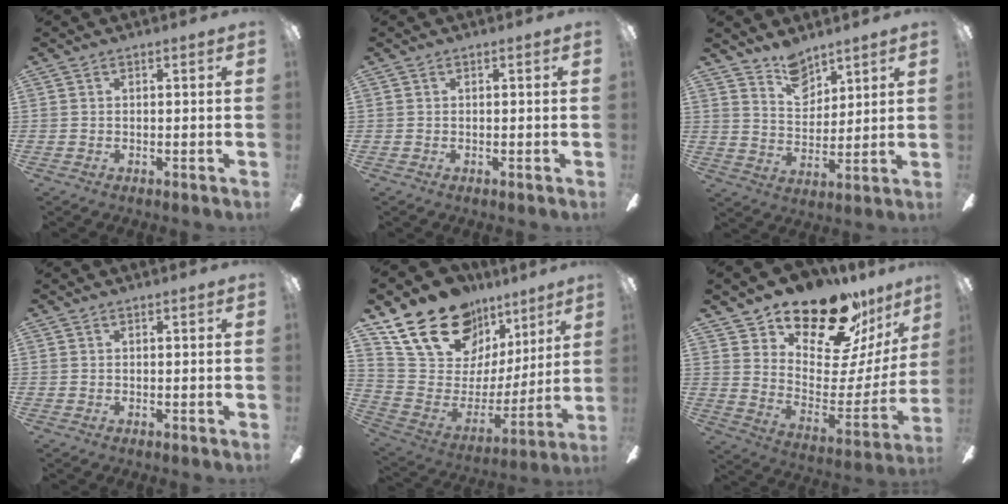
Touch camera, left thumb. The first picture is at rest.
{"total": 0.0}
{"total": 9.1, "force": [7.2, 5.0, 2.4], "torque": [-0.026, -0.044, 0.134]}
{"total": 0.0}
{"total": 22.1, "force": [15.6, 12.3, 9.6], "torque": [-0.176, -0.089, 0.292]}
{"total": 22.3, "force": [18.0, 8.8, 9.7], "torque": [-0.133, -0.139, 0.308]}